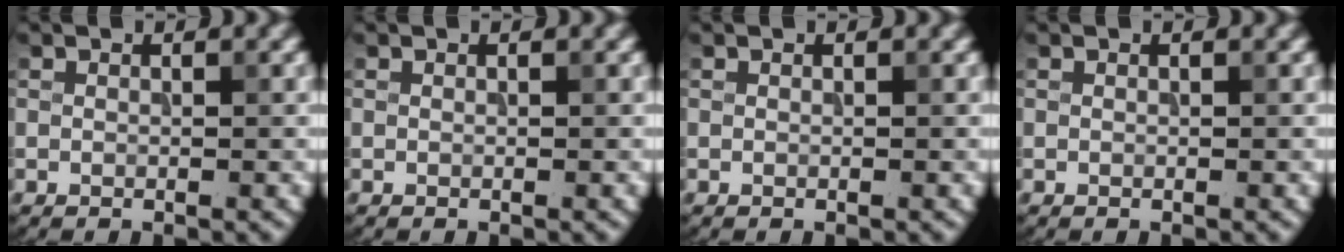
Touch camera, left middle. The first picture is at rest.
{"total": 0.0}
{"total": 0.0}
{"total": 0.0}